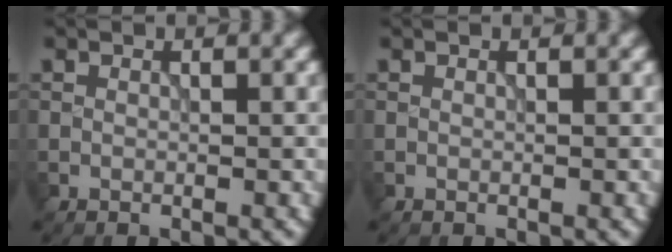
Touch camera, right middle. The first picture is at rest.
{"total": 0.0}